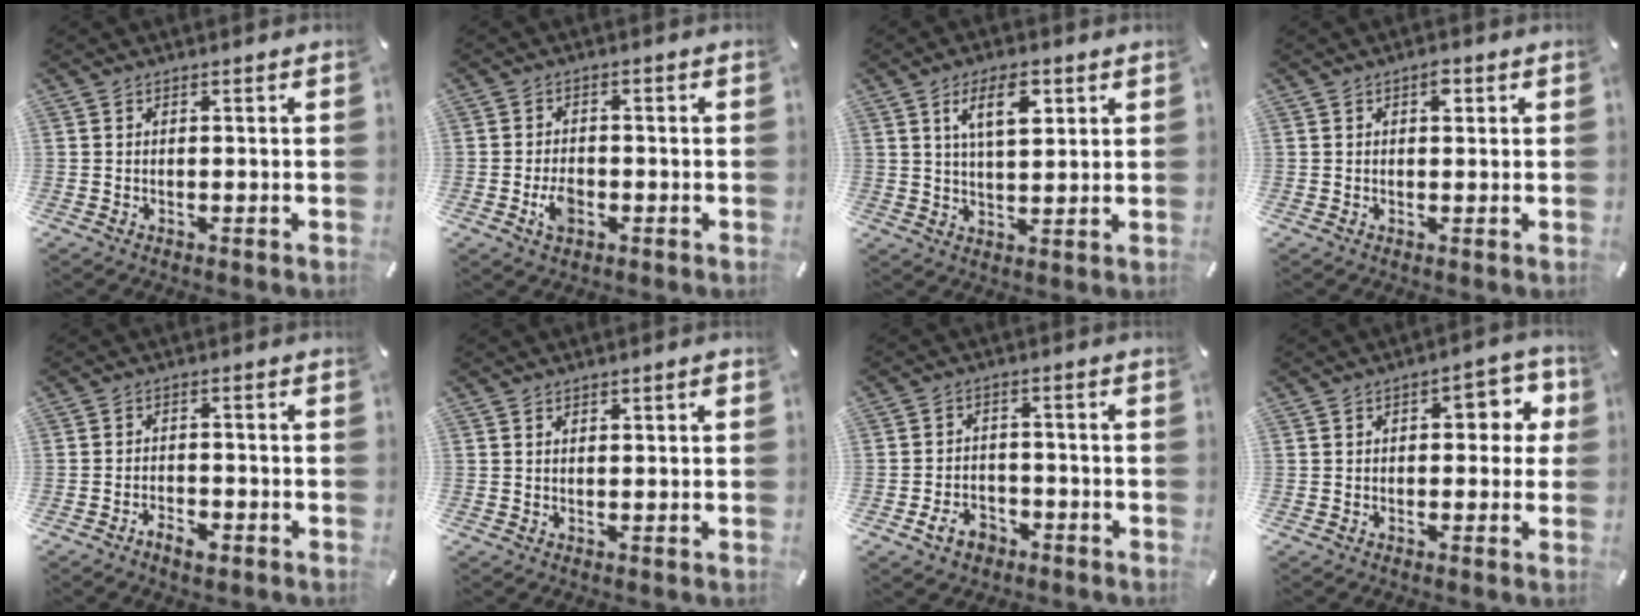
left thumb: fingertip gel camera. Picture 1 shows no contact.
{"total": 4.7, "force": [-1.7, 3.0, 3.2], "torque": [-0.073, 0.003, -0.034]}
{"total": 9.2, "force": [4.1, 4.2, 7.1], "torque": [-0.118, -0.004, 0.067]}
{"total": 2.5, "force": [0.9, 1.4, 1.9], "torque": [-0.023, 0.001, 0.010]}
{"total": 3.8, "force": [-2.5, 1.9, 2.2], "torque": [-0.040, 0.009, -0.047]}
{"total": 1.3, "force": [0.6, 0.5, 1.0], "torque": [-0.019, 0.002, 0.010]}
{"total": 6.2, "force": [-3.2, 4.5, 2.7], "torque": [-0.059, 0.016, -0.059]}
{"total": 7.9, "force": [1.2, 4.5, 6.4], "torque": [-0.074, 0.000, 0.010]}